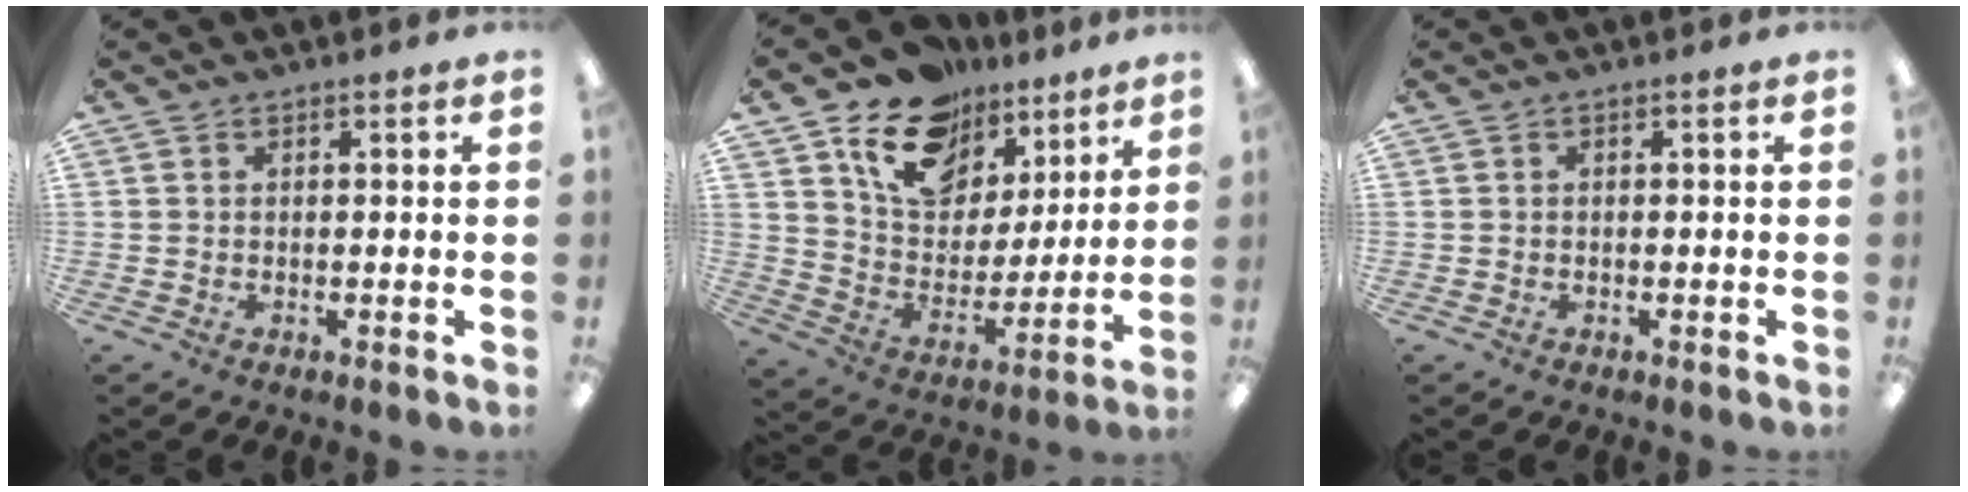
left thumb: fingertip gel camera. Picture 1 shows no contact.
{"total": 15.7, "force": [10.5, 10.1, 5.8], "torque": [-0.106, -0.060, 0.195]}
{"total": 0.0}